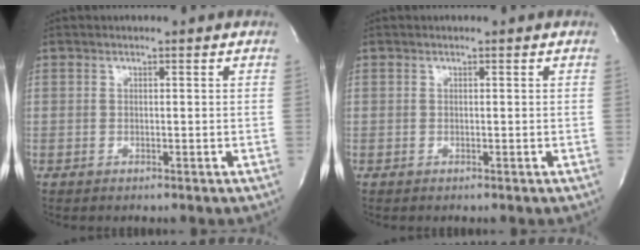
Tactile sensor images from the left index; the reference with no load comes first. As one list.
[{"total": 0.0}]